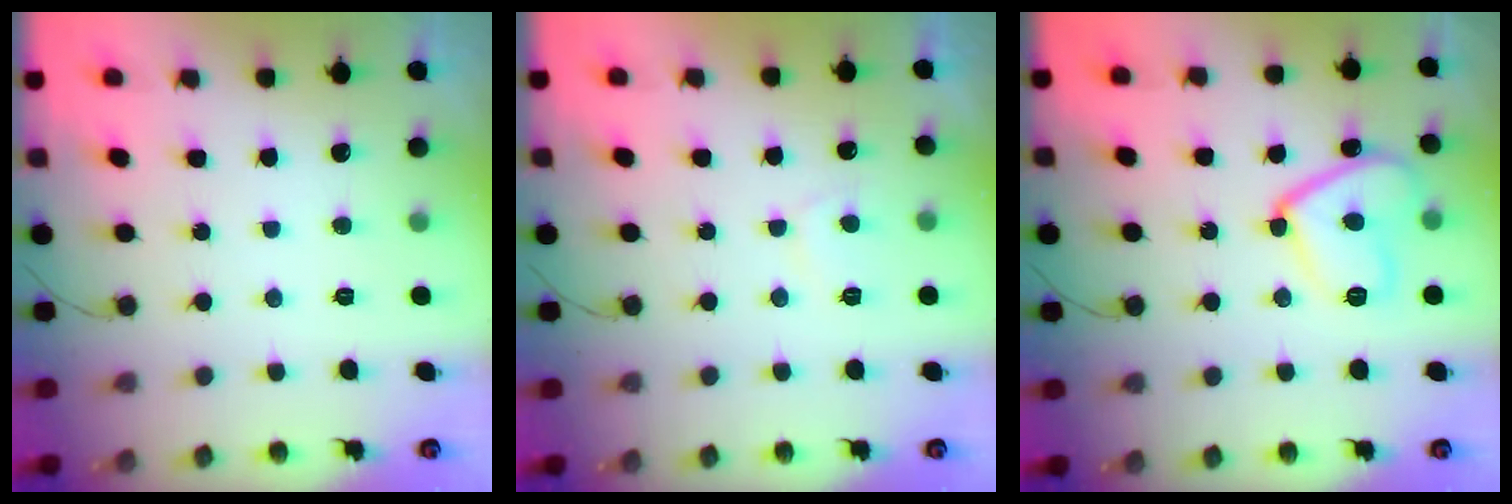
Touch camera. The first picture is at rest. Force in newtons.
{"total": 3.0, "press": 2.9, "slide": 0.7}
{"total": 12.2, "press": 12.1, "slide": 0.9}